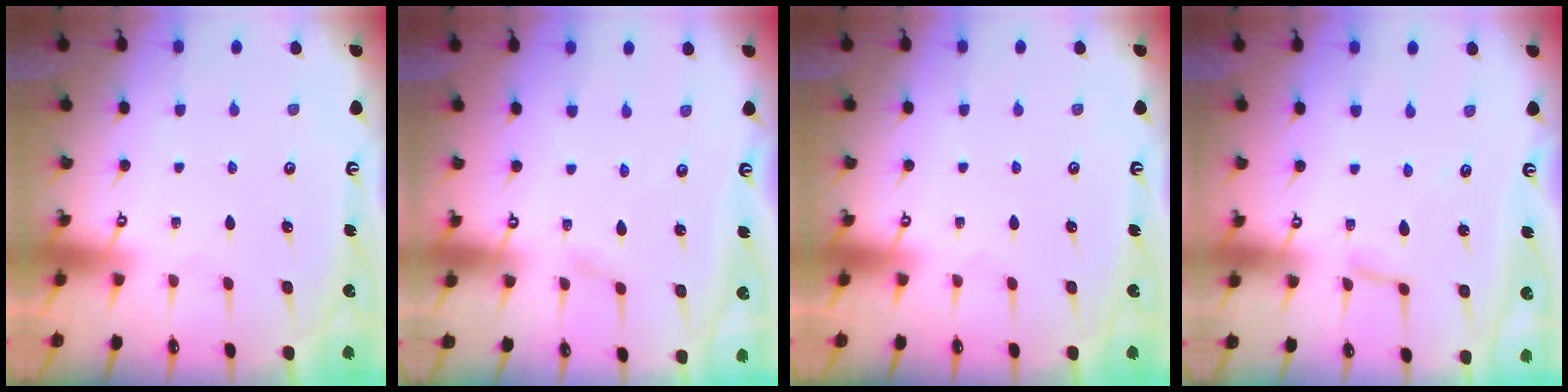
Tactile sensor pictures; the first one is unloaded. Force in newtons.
{"total": 1.8, "press": 1.8, "slide": 0.2}
{"total": 0.0}
{"total": 2.8, "press": 2.8, "slide": 0.2}